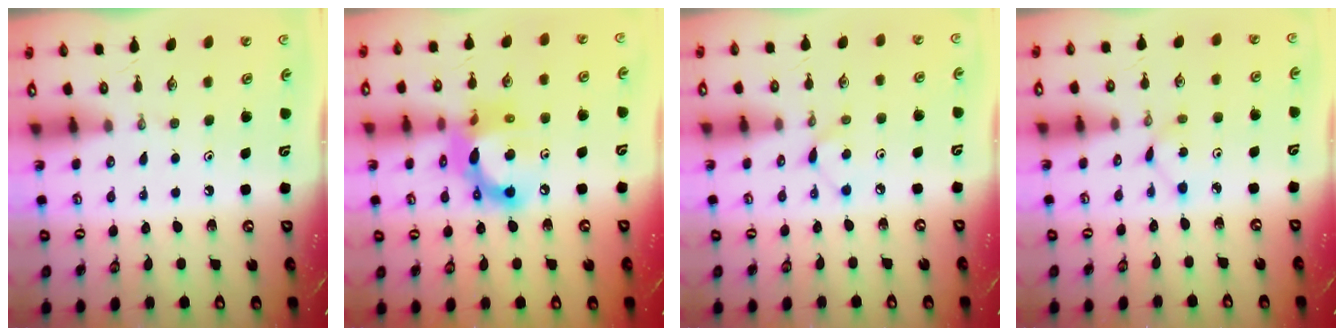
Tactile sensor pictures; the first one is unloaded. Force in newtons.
{"total": 15.0, "press": 14.9, "slide": 1.1}
{"total": 5.9, "press": 5.9, "slide": 0.6}
{"total": 2.8, "press": 2.8, "slide": 0.1}